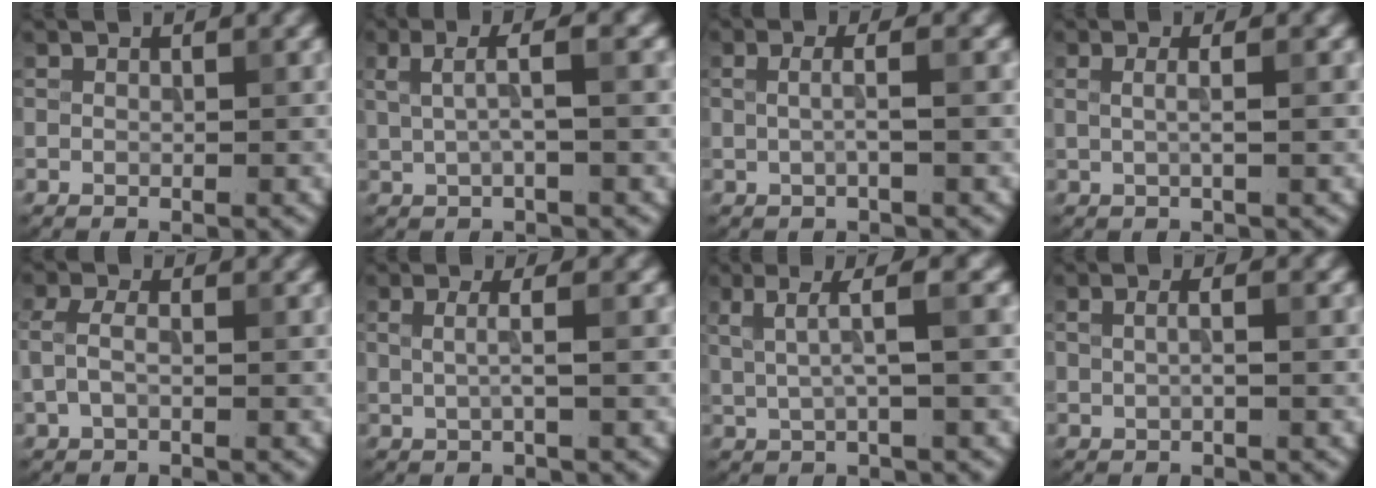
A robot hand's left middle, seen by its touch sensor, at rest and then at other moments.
{"total": 3.1, "force": [0.7, 0.7, 3.0], "torque": [-0.053, 0.007, 0.011]}
{"total": 2.0, "force": [0.0, 0.4, 1.9], "torque": [-0.036, 0.004, -0.004]}
{"total": 2.2, "force": [0.3, 0.7, 2.1], "torque": [-0.026, -0.004, -0.003]}
{"total": 2.0, "force": [-0.3, 1.0, 1.7], "torque": [-0.043, 0.006, -0.012]}
{"total": 2.3, "force": [0.2, 0.6, 2.2], "torque": [-0.039, 0.002, 0.000]}
{"total": 3.8, "force": [1.0, 0.7, 3.5], "torque": [-0.060, 0.005, 0.019]}
{"total": 1.8, "force": [0.4, 0.7, 1.7], "torque": [-0.021, -0.004, -0.001]}